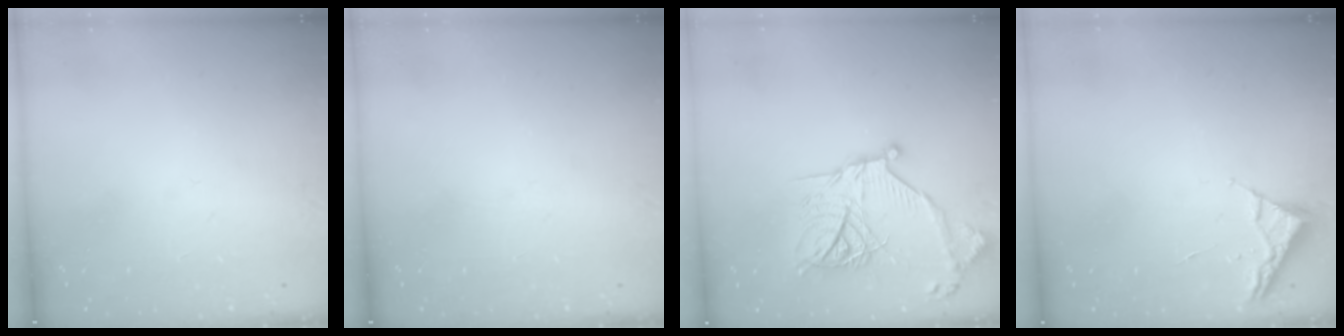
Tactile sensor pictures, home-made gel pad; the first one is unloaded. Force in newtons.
{"total": 0.0}
{"total": 18.2, "press": 18.2, "slide": 1.1}
{"total": 2.6, "press": 2.6, "slide": 0.3}